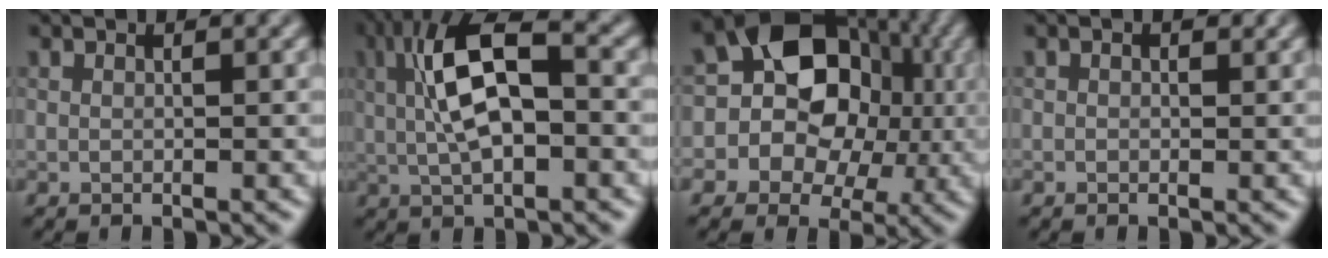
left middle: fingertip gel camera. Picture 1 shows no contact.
{"total": 8.3, "force": [0.2, 3.3, 7.6], "torque": [-0.154, 0.020, 0.001]}
{"total": 10.3, "force": [0.0, 8.3, 6.1], "torque": [-0.083, 0.012, -0.017]}
{"total": 0.0}